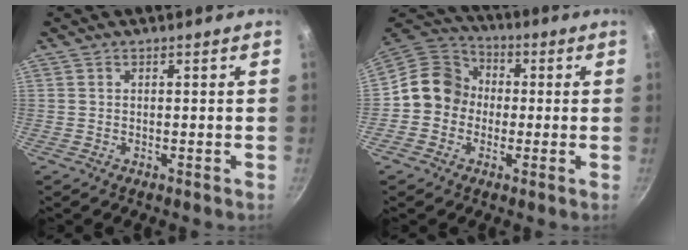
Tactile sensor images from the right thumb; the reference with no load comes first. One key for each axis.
{"total": 10.7, "fx": -0.6, "fy": 9.7, "fz": 4.5, "tx": -0.037, "ty": 0.029, "tz": -0.034}